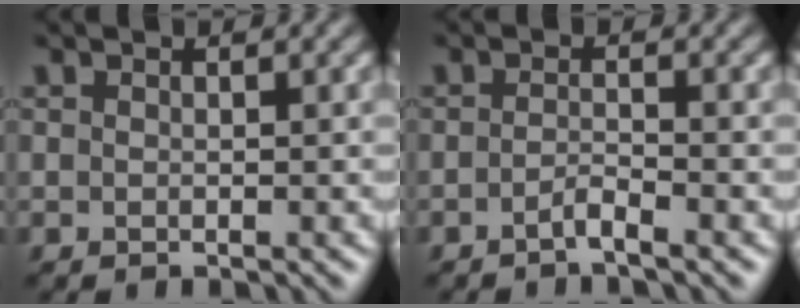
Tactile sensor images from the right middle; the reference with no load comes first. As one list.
[{"total": 1.4, "force": [-0.9, 0.1, 1.0], "torque": [-0.018, 0.003, -0.022]}]